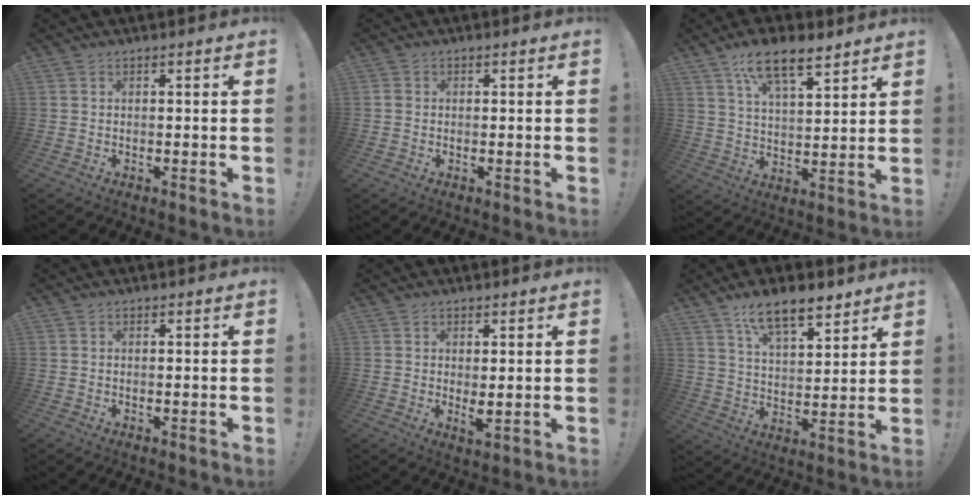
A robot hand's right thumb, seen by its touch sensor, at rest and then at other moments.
{"total": 1.2, "force": [0.0, 1.1, 0.5], "torque": [-0.011, 0.005, 0.001]}
{"total": 12.3, "force": [8.4, 4.4, 7.7], "torque": [-0.131, -0.040, 0.149]}
{"total": 0.0}
{"total": 3.3, "force": [0.7, 1.3, 3.0], "torque": [-0.045, -0.006, 0.015]}
{"total": 11.9, "force": [8.6, 4.3, 7.0], "torque": [-0.113, -0.049, 0.152]}